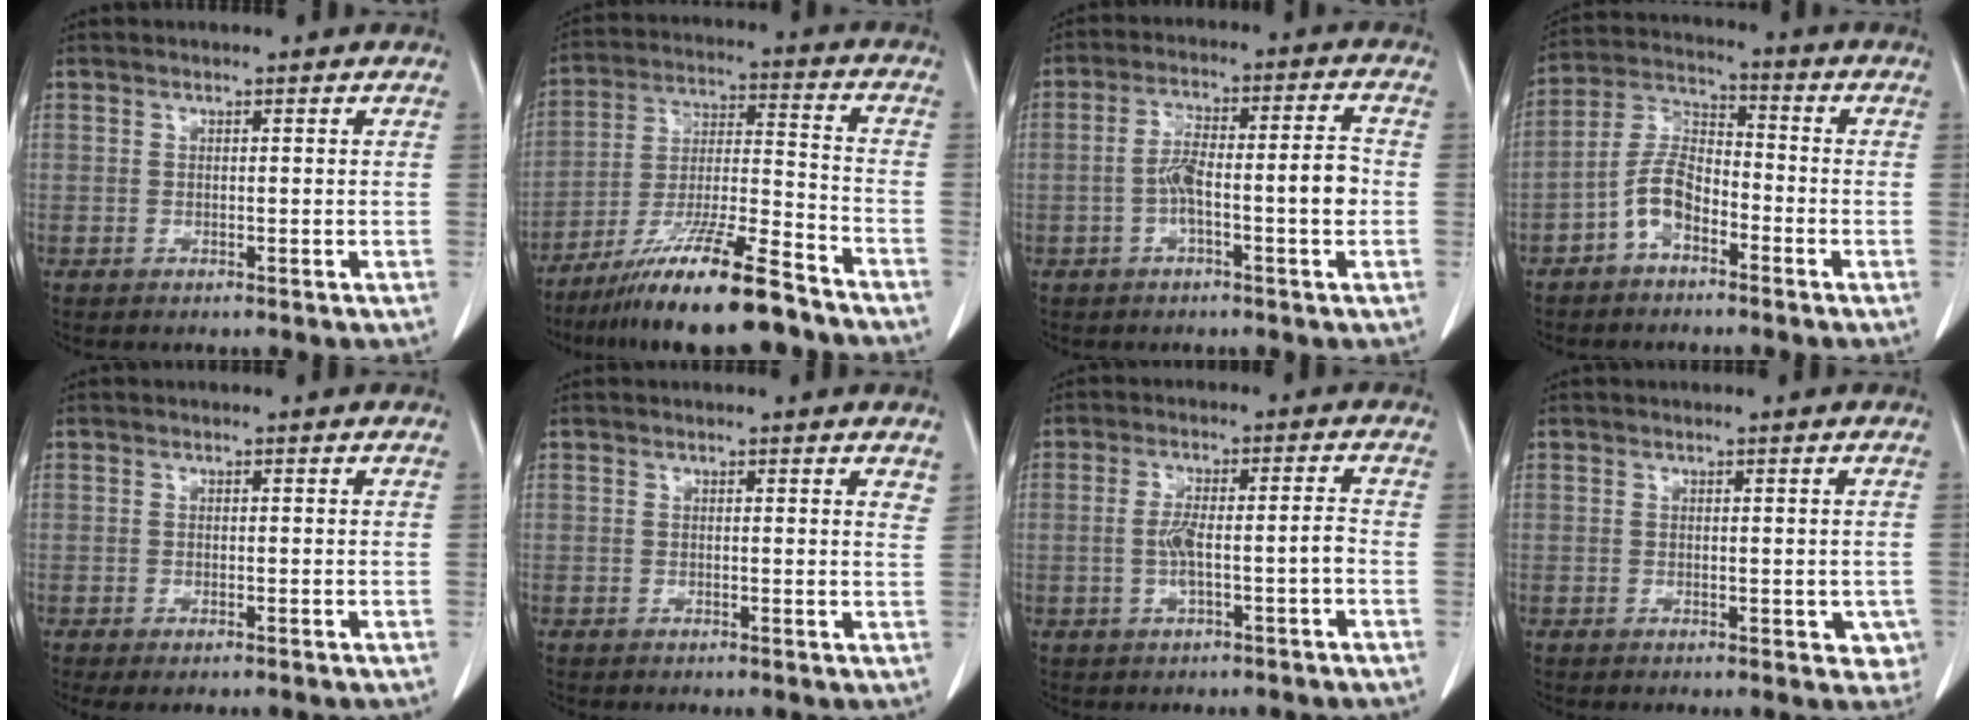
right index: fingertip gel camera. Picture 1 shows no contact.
{"total": 16.7, "force": [-12.7, 0.9, 10.8], "torque": [-0.208, -0.026, -0.226]}
{"total": 8.6, "force": [-1.8, 1.2, 8.4], "torque": [-0.147, 0.026, -0.032]}
{"total": 7.2, "force": [-3.6, 3.7, 4.9], "torque": [-0.115, 0.023, -0.075]}
{"total": 1.3, "force": [-0.8, 0.4, 1.0], "torque": [-0.016, -0.004, -0.010]}
{"total": 1.8, "force": [1.6, 0.3, 0.7], "torque": [-0.009, -0.006, 0.007]}
{"total": 5.4, "force": [-1.3, 0.5, 5.2], "torque": [-0.105, 0.010, -0.020]}
{"total": 3.5, "force": [-0.5, 2.1, 2.8], "torque": [-0.008, -0.002, -0.002]}